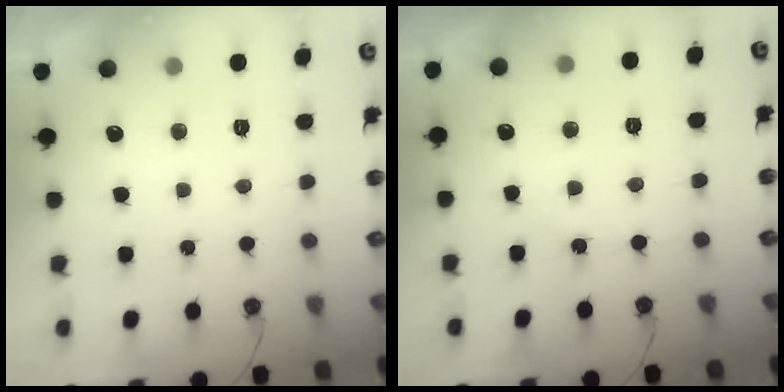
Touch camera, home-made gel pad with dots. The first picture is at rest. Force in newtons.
{"total": 3.6, "press": 3.5, "slide": 0.7}